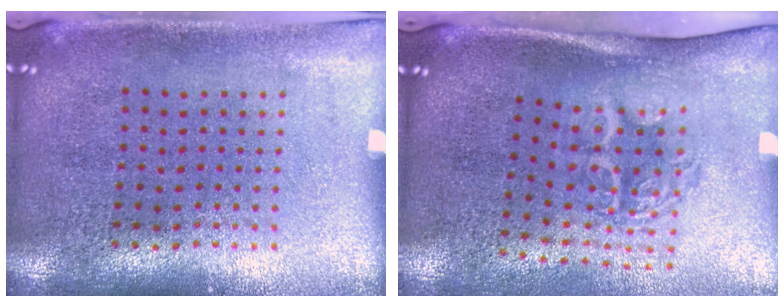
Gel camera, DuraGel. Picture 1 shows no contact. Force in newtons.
{"total": 1.8, "press": 1.2, "slide": 1.4}